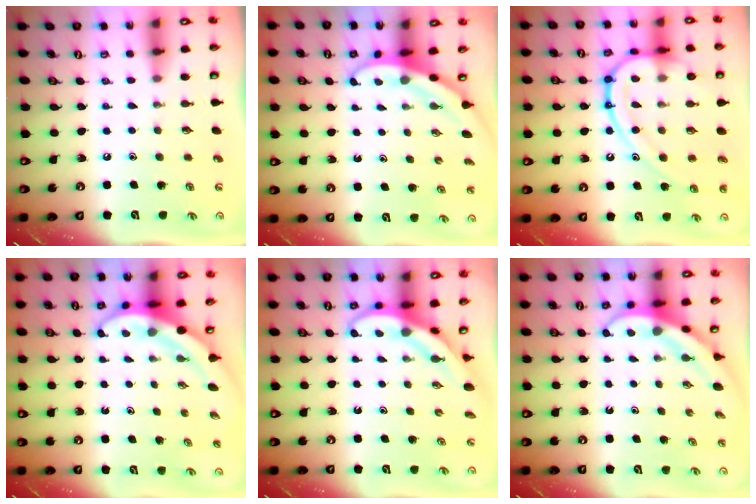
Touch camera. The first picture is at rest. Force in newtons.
{"total": 3.0, "press": 3.0, "slide": 0.1}
{"total": 18.6, "press": 18.6, "slide": 1.2}
{"total": 5.2, "press": 5.1, "slide": 1.3}
{"total": 4.0, "press": 4.0, "slide": 0.3}
{"total": 4.0, "press": 4.0, "slide": 0.4}